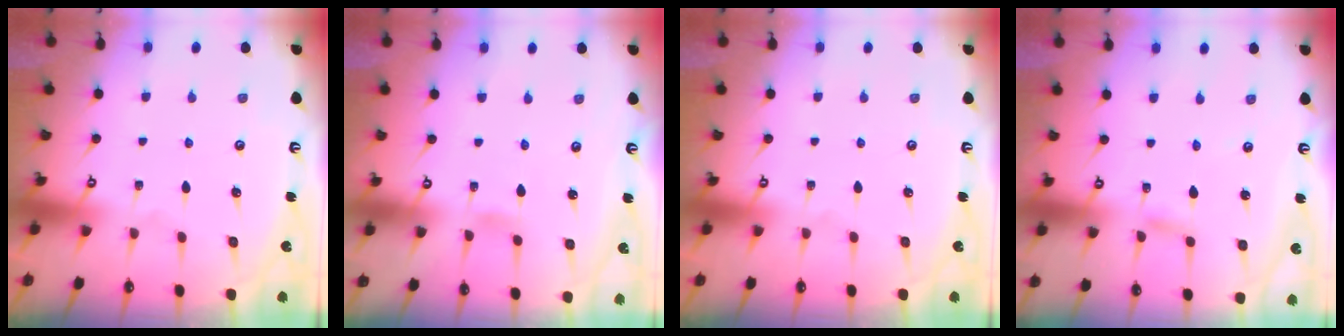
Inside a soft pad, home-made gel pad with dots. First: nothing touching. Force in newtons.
{"total": 2.5, "press": 2.5, "slide": 0.3}
{"total": 0.0}
{"total": 2.1, "press": 2.1, "slide": 0.2}